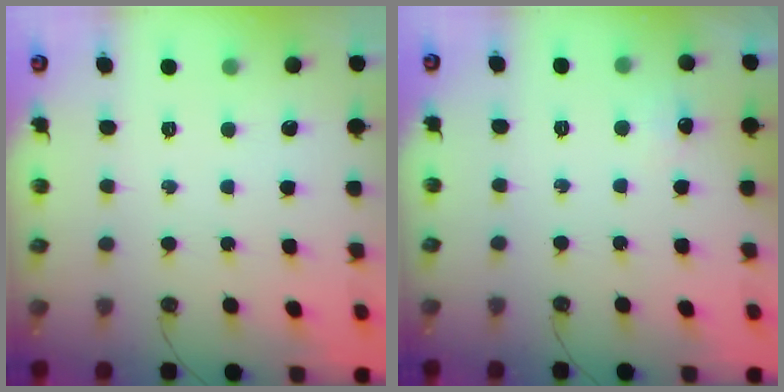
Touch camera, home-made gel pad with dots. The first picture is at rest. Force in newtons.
{"total": 5.3, "press": 5.2, "slide": 0.7}